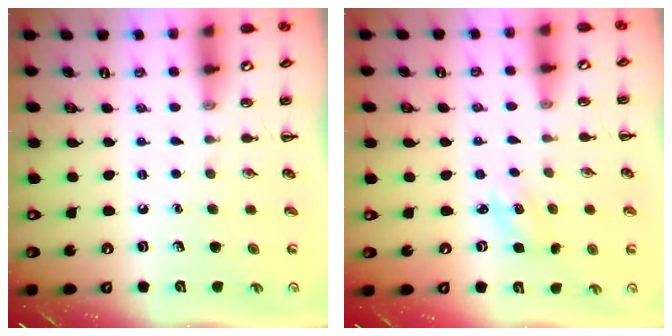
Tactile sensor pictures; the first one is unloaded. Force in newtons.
{"total": 1.8, "press": 1.8, "slide": 0.5}